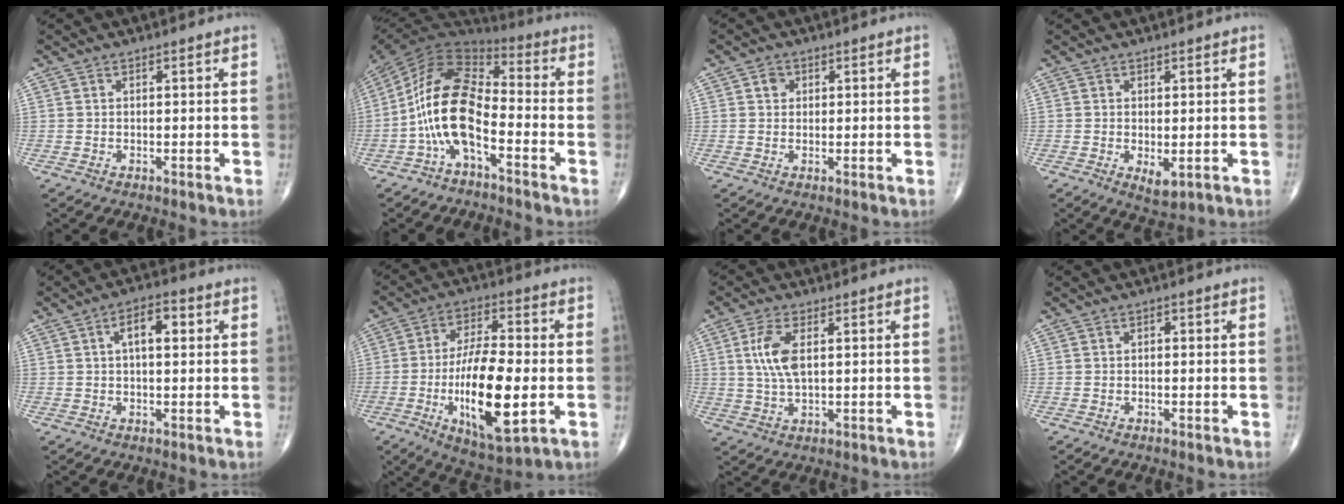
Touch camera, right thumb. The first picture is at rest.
{"total": 15.0, "force": [-4.7, 6.9, 12.4], "torque": [-0.239, 0.061, -0.097]}
{"total": 1.9, "force": [0.6, 1.6, 0.8], "torque": [-0.005, -0.001, 0.008]}
{"total": 3.3, "force": [-0.6, 1.6, 2.8], "torque": [-0.041, -0.010, -0.002]}
{"total": 5.8, "force": [1.5, 2.7, 5.0], "torque": [-0.072, 0.011, 0.019]}
{"total": 18.6, "force": [-4.0, 6.5, 17.0], "torque": [-0.297, 0.004, -0.061]}
{"total": 6.9, "force": [1.5, 3.0, 6.0], "torque": [-0.136, -0.003, 0.032]}
{"total": 0.5, "force": [0.0, 0.4, 0.4], "torque": [-0.003, 0.000, -0.004]}